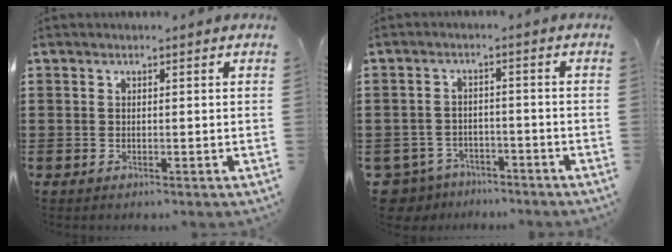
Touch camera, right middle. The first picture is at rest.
{"total": 3.9, "force": [-3.8, 0.9, 0.1], "torque": [-0.032, -0.007, -0.086]}